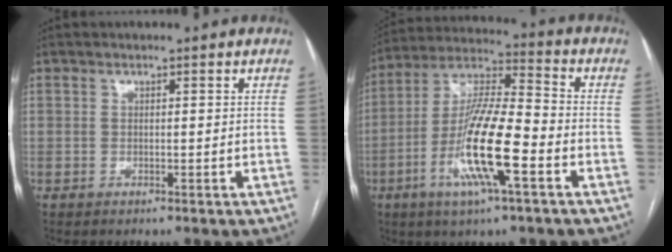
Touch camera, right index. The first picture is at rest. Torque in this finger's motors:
{"motor_torque": [0.75, -0.20, 0.51, 0.21]}